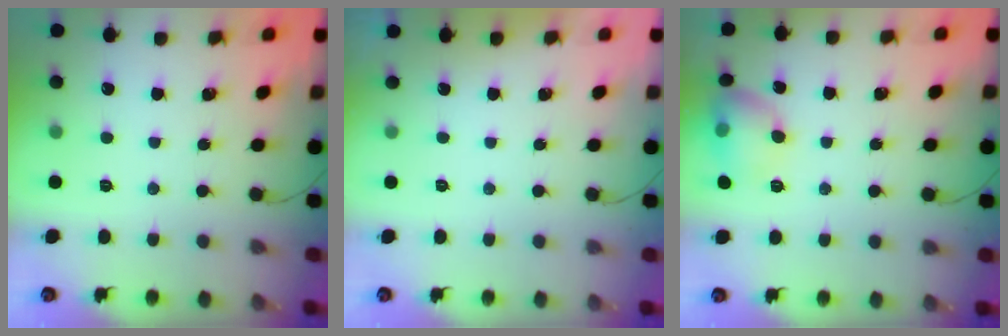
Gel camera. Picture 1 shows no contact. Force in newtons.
{"total": 0.0}
{"total": 11.4, "press": 11.3, "slide": 1.7}